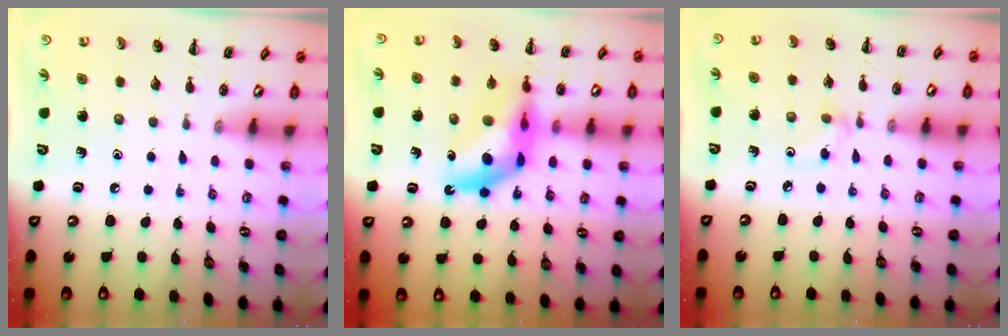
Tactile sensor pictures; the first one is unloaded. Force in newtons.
{"total": 12.4, "press": 11.8, "slide": 3.6}
{"total": 2.6, "press": 2.5, "slide": 0.8}